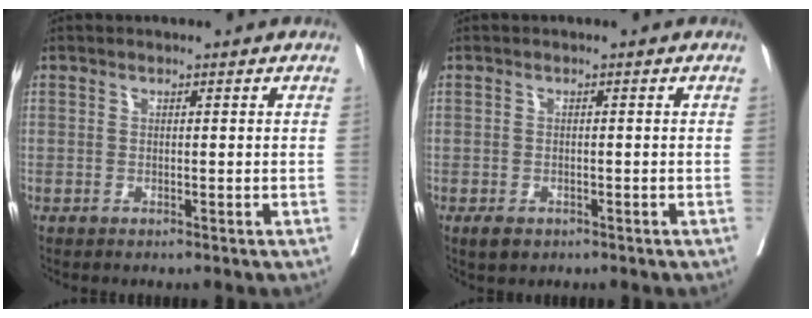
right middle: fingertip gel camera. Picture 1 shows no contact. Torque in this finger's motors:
{"motor_torque": [0.45, -0.20, 0.05, 0.02]}